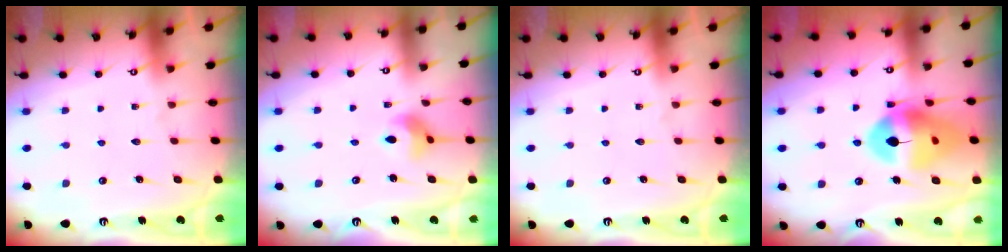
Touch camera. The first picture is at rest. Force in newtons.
{"total": 6.3, "press": 6.3, "slide": 0.6}
{"total": 0.0}
{"total": 16.7, "press": 16.6, "slide": 2.4}